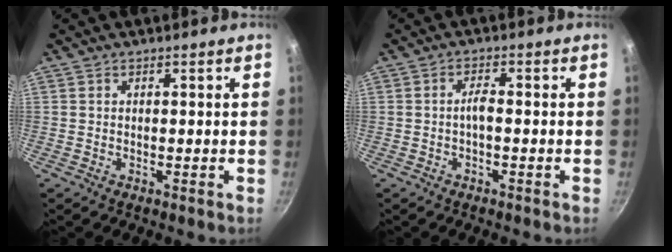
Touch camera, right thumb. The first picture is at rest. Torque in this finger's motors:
{"motor_torque": [0.13, 0.24, 0.57, 0.17, 0.01]}